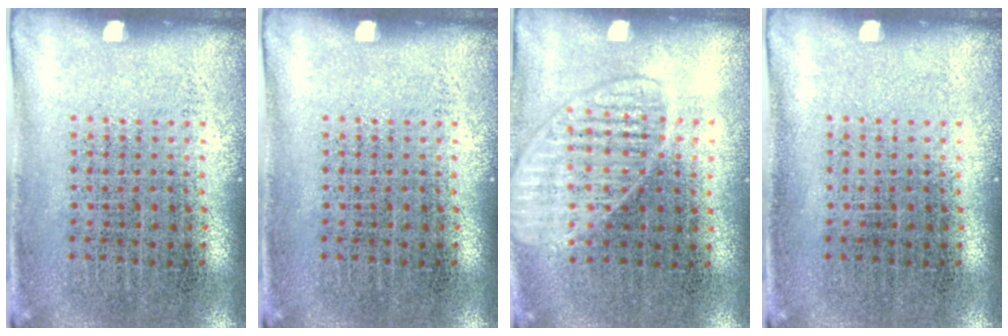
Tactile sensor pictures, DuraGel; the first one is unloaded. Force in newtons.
{"total": 0.0}
{"total": 1.5, "press": 1.4, "slide": 0.5}
{"total": 0.0}